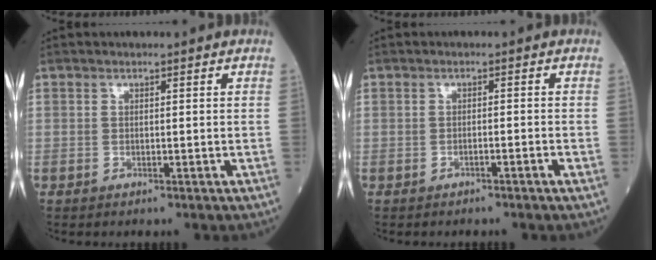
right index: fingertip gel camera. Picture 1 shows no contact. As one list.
[{"total": 1.1, "force": [-0.8, -0.3, 0.7], "torque": [-0.015, 0.006, -0.011]}]